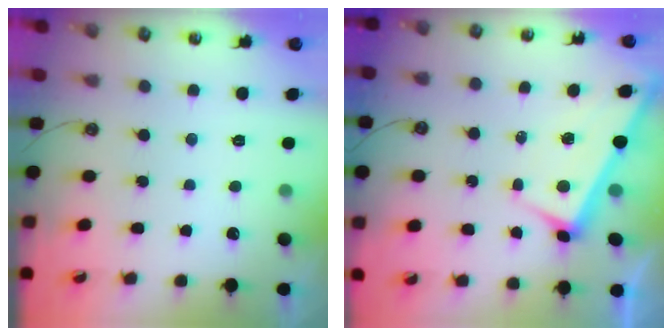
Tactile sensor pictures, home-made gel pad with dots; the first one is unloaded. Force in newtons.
{"total": 3.1, "press": 3.1, "slide": 0.0}